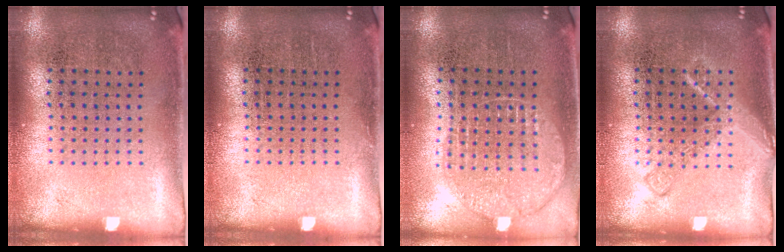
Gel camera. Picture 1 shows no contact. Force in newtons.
{"total": 0.0}
{"total": 1.1, "press": 1.1, "slide": 0.1}
{"total": 2.3, "press": 2.3, "slide": 0.4}